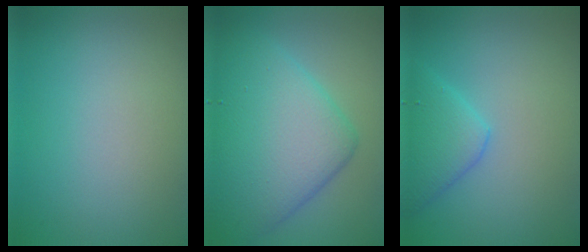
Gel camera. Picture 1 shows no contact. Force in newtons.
{"total": 9.8, "press": 9.8, "slide": 0.1}
{"total": 3.5, "press": 3.5, "slide": 0.3}